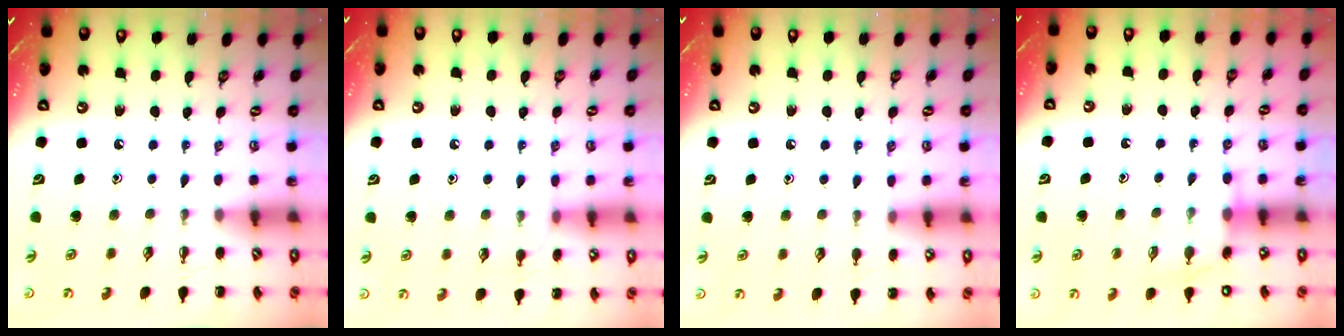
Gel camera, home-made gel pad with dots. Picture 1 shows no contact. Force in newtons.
{"total": 6.2, "press": 5.9, "slide": 1.7}
{"total": 6.9, "press": 6.6, "slide": 1.8}
{"total": 5.3, "press": 5.3, "slide": 0.6}